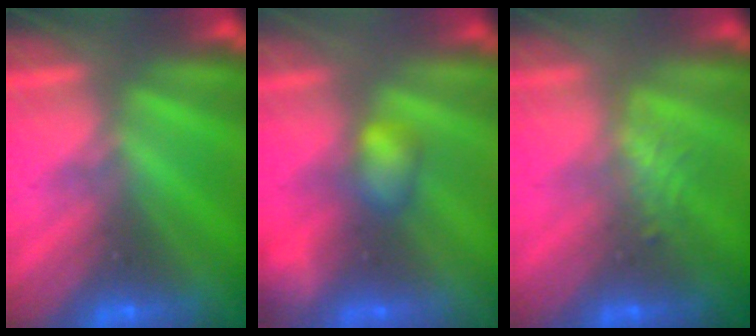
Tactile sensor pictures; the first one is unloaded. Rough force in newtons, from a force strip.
{"total": 2.9}
{"total": 2.4}